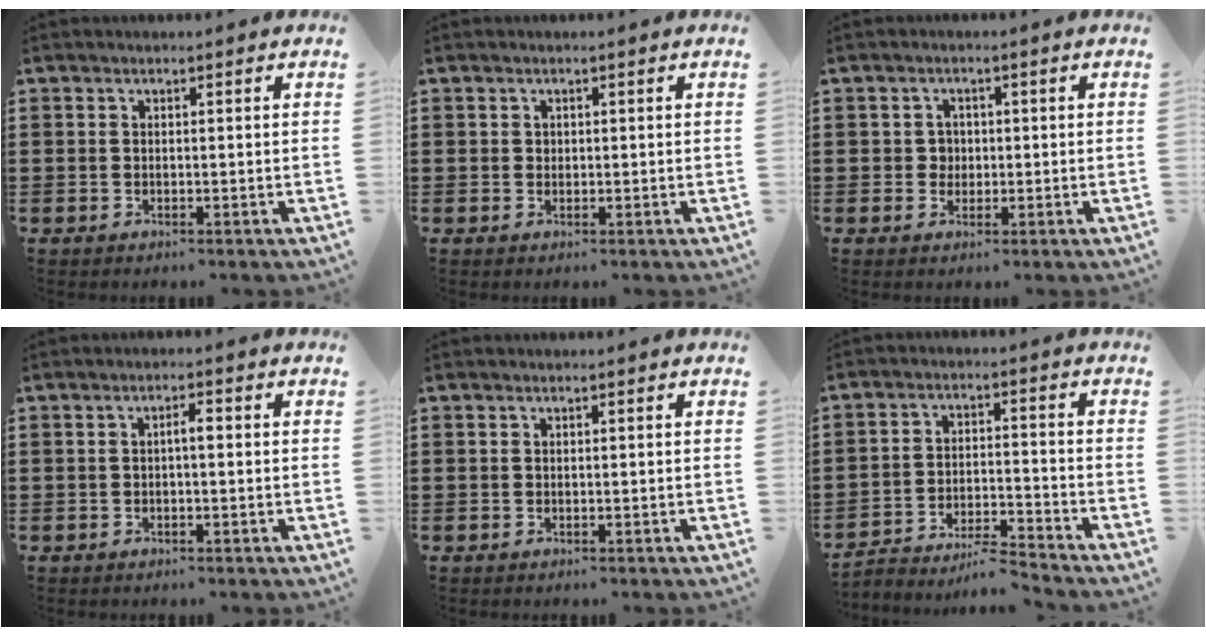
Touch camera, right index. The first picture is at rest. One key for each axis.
{"total": 0.6, "fx": 0.2, "fy": 0.5, "fz": 0.1, "tx": -0.004, "ty": 0.003, "tz": 0.005}
{"total": 2.0, "fx": 0.0, "fy": 1.9, "fz": 0.8, "tx": -0.022, "ty": 0.009, "tz": -0.001}
{"total": 1.7, "fx": -0.2, "fy": 0.4, "fz": 1.6, "tx": -0.030, "ty": 0.003, "tz": -0.005}
{"total": 0.0}
{"total": 4.8, "fx": -4.7, "fy": 0.1, "fz": 1.1, "tx": -0.023, "ty": 0.002, "tz": -0.095}